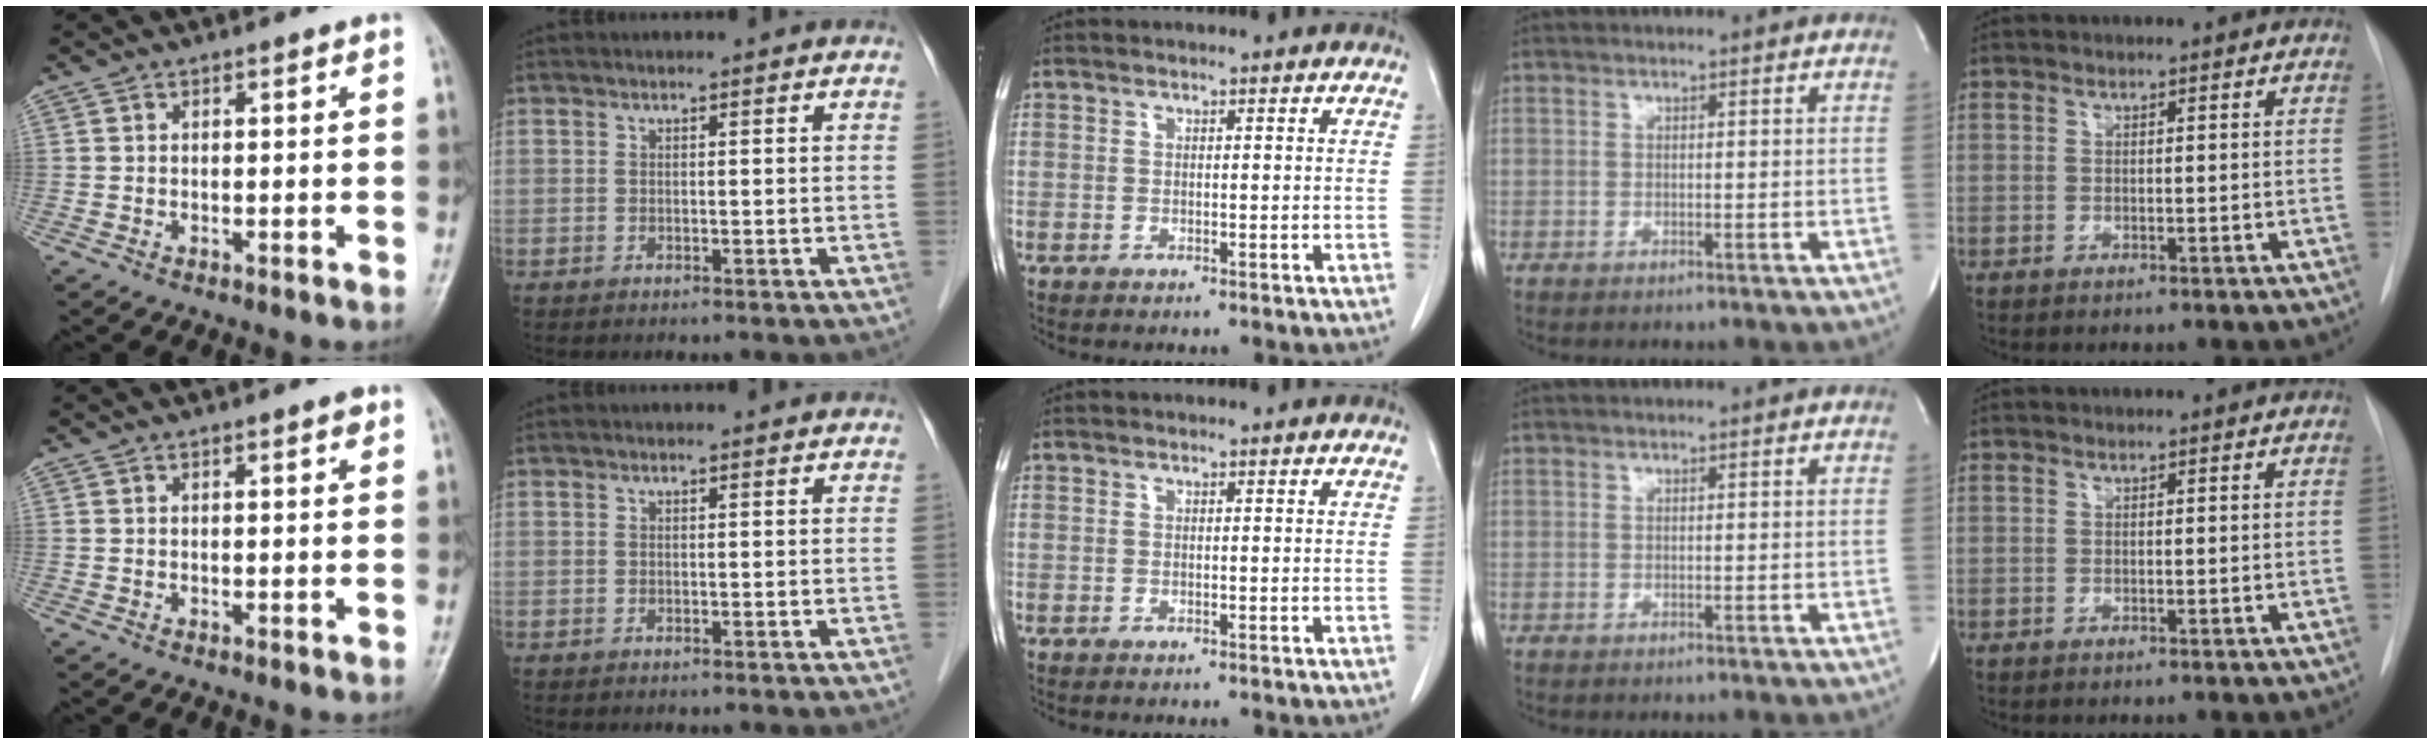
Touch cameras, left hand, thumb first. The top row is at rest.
{"thumb": {"total": 1.3, "force": [0.7, 0.3, 1.0], "torque": [-0.014, -0.001, 0.009]}, "index": {"total": 0.7, "force": [0.6, 0.1, 0.2], "torque": [-0.012, 0.007, 0.010]}}